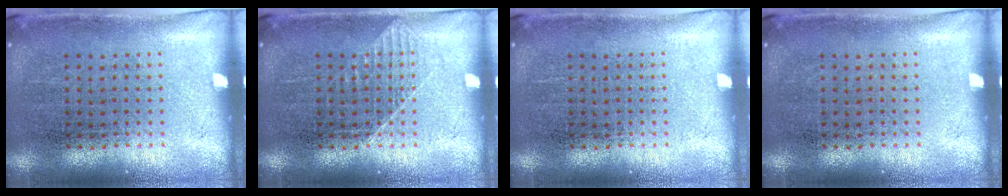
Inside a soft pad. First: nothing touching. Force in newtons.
{"total": 1.0, "press": 1.0, "slide": 0.2}
{"total": 0.0}
{"total": 0.0}